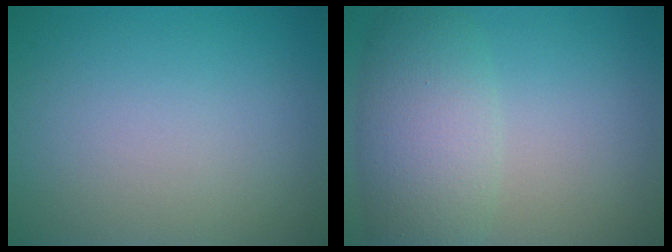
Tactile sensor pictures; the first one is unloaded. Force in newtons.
{"total": 5.6, "press": 5.6, "slide": 0.2}